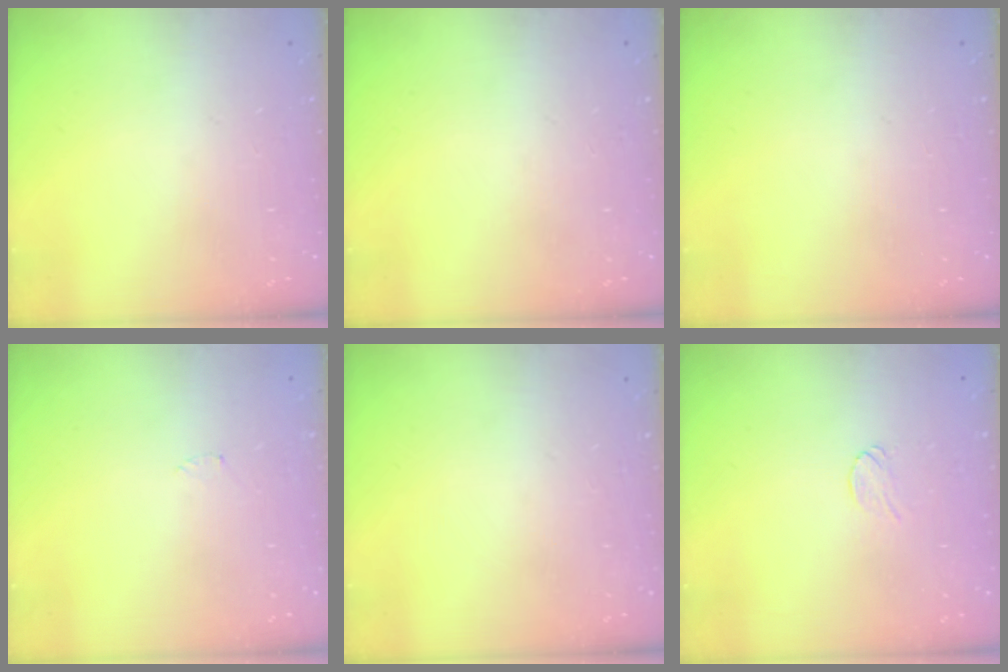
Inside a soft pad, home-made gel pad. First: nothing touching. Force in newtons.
{"total": 0.0}
{"total": 0.0}
{"total": 2.3, "press": 2.3, "slide": 0.2}
{"total": 0.0}
{"total": 4.3, "press": 4.3, "slide": 0.3}